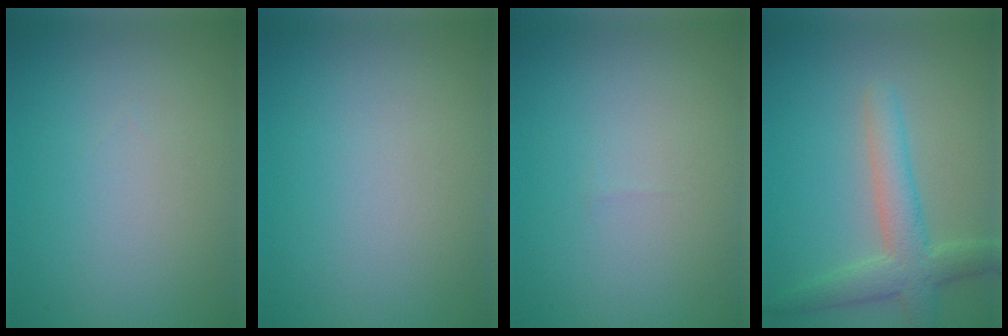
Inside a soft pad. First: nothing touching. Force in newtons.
{"total": 0.0}
{"total": 0.0}
{"total": 4.6, "press": 4.5, "slide": 0.4}